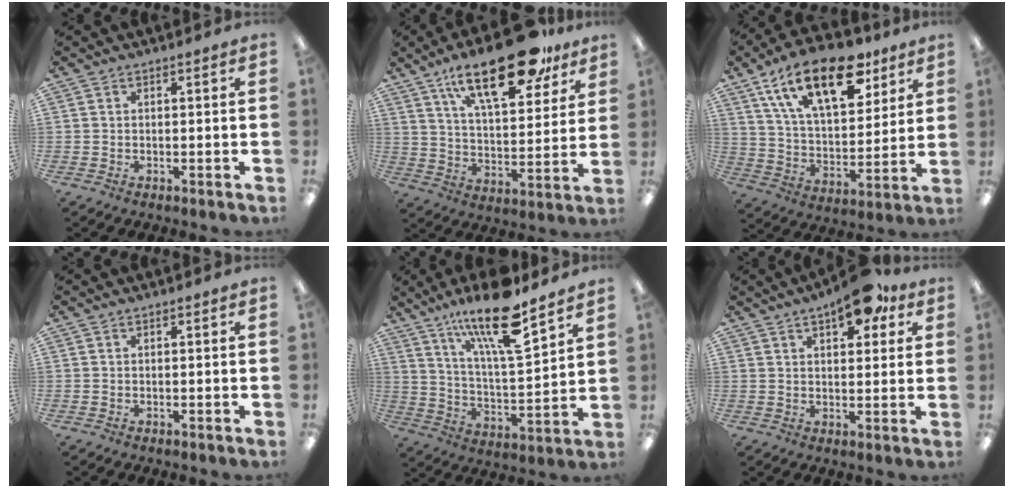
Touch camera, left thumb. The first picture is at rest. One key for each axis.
{"total": 23.1, "fx": 15.0, "fy": 9.0, "fz": 15.0, "tx": -0.229, "ty": -0.072, "tz": 0.246}
{"total": 21.9, "fx": 12.9, "fy": 10.7, "fz": 14.1, "tx": -0.238, "ty": -0.050, "tz": 0.224}
{"total": 0.0}
{"total": 18.3, "fx": 13.2, "fy": 4.3, "fz": 11.9, "tx": -0.212, "ty": -0.074, "tz": 0.217}
{"total": 10.9, "fx": 6.6, "fy": 4.7, "fz": 7.3, "tx": -0.086, "ty": -0.028, "tz": 0.109}